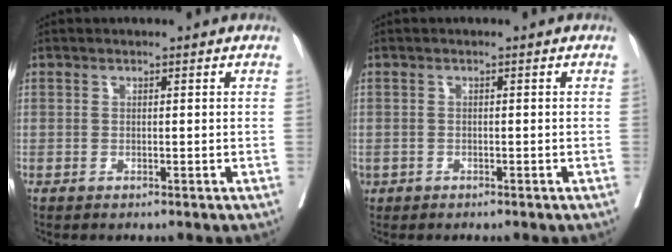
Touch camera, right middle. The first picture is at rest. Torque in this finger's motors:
{"motor_torque": [1.69, -0.44, 1.05, 0.21]}